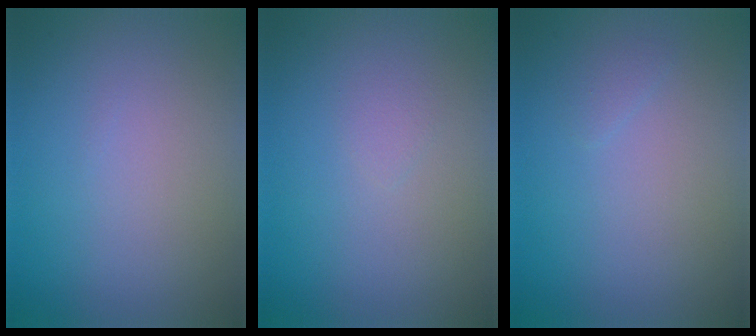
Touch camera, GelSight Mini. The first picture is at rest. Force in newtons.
{"total": 0.6, "press": 0.6, "slide": 0.1}
{"total": 0.6, "press": 0.6, "slide": 0.1}